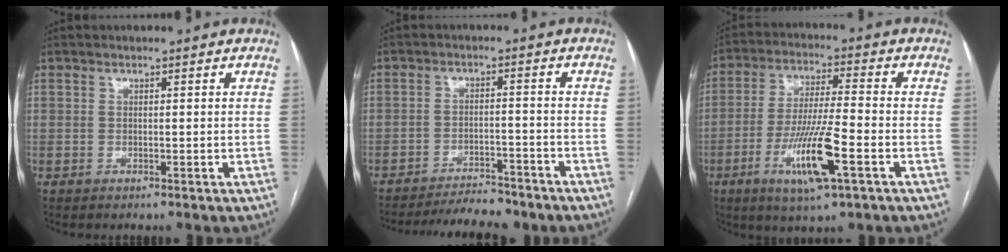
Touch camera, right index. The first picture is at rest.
{"total": 10.4, "force": [-9.6, 1.7, 3.4], "torque": [-0.047, -0.005, -0.137]}
{"total": 12.0, "force": [-4.6, 0.9, 11.0], "torque": [-0.211, -0.016, -0.083]}